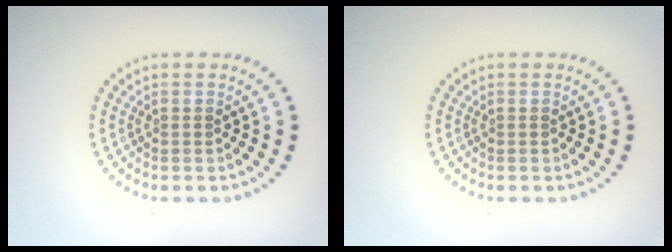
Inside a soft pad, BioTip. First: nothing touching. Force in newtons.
{"total": 0.0}